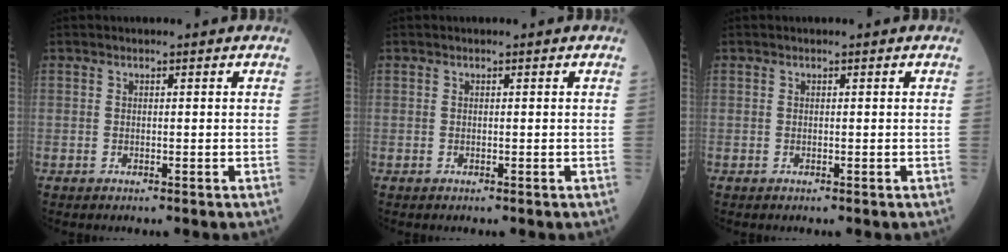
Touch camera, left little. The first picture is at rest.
{"total": 0.0}
{"total": 0.0}